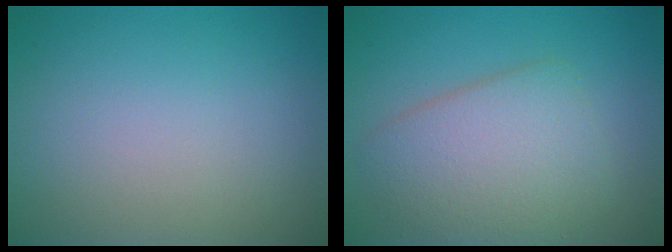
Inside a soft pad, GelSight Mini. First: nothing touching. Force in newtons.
{"total": 5.6, "press": 5.6, "slide": 0.3}